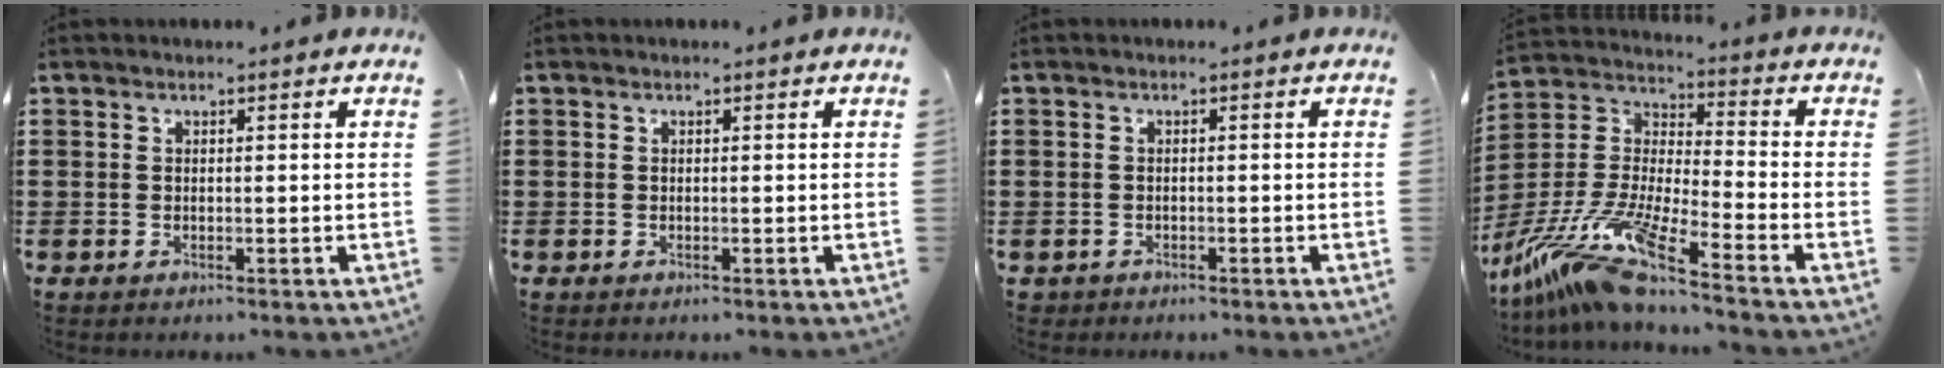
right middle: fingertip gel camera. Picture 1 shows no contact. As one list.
[{"total": 0.0}, {"total": 1.0, "force": [-0.9, 0.4, -0.1], "torque": [-0.003, 0.002, -0.019]}, {"total": 13.1, "force": [-10.5, 0.1, 7.8], "torque": [-0.184, -0.011, -0.213]}]